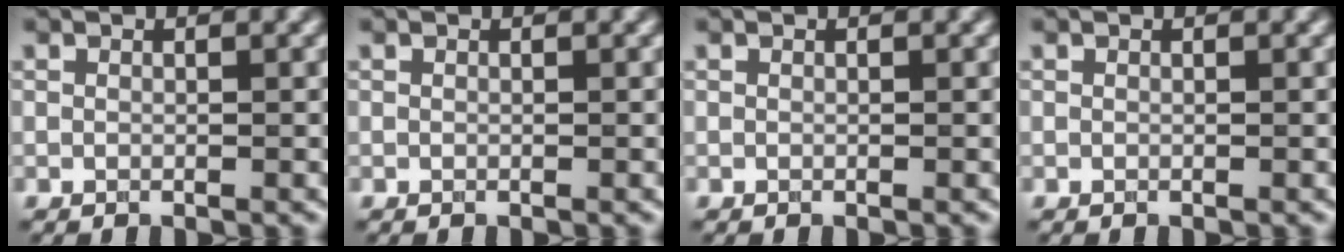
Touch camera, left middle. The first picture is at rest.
{"total": 0.0}
{"total": 0.0}
{"total": 0.0}